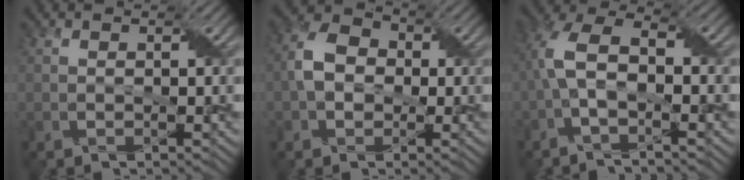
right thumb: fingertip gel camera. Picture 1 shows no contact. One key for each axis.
{"total": 5.3, "fx": -0.3, "fy": 4.3, "fz": 3.1, "tx": -0.066, "ty": 0.011, "tz": -0.015}
{"total": 6.6, "fx": -1.0, "fy": 3.0, "fz": 5.8, "tx": -0.133, "ty": 0.021, "tz": -0.026}